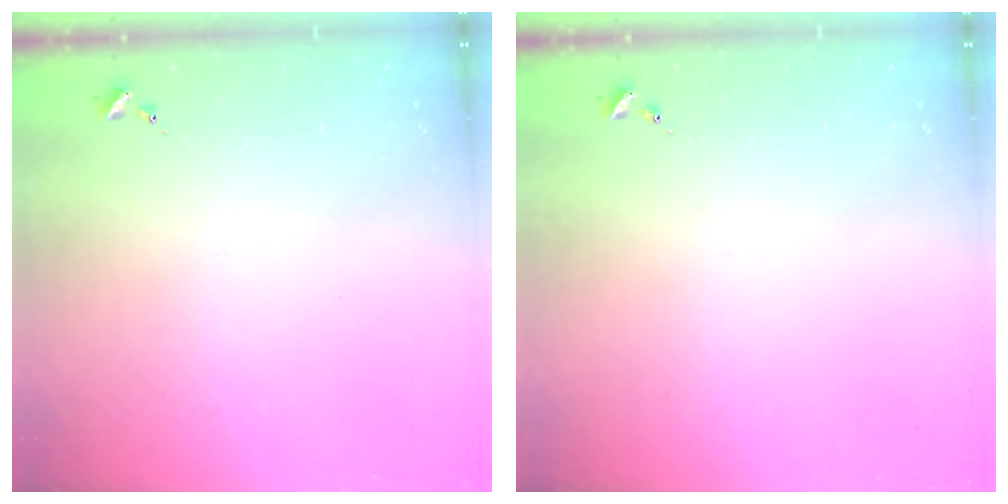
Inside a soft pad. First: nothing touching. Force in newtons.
{"total": 0.0}